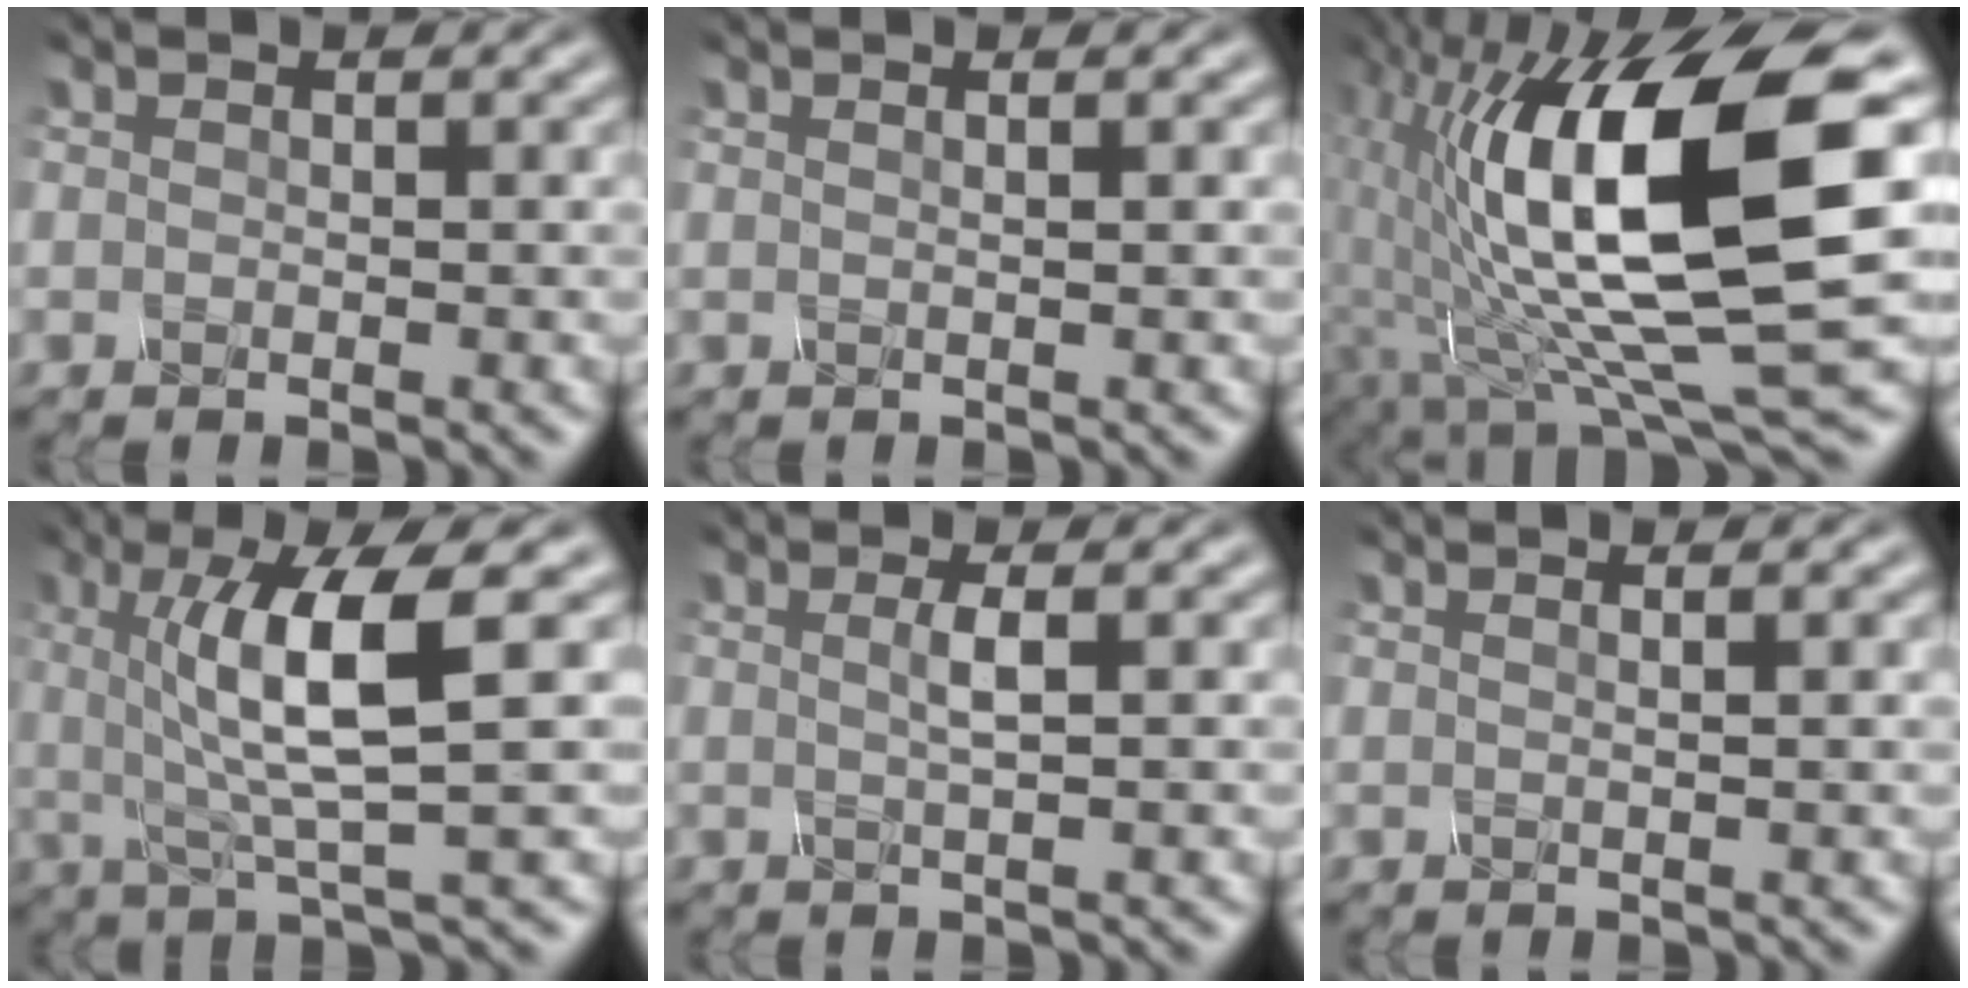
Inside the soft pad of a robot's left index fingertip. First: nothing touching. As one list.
[{"total": 1.7, "force": [0.7, 0.8, 1.3], "torque": [-0.005, -0.001, -0.007]}, {"total": 15.8, "force": [2.1, 4.6, 15.0], "torque": [-0.257, -0.005, 0.030]}, {"total": 7.7, "force": [1.4, 1.5, 7.4], "torque": [-0.124, 0.002, 0.024]}, {"total": 1.8, "force": [0.3, 0.4, 1.8], "torque": [-0.033, 0.002, 0.001]}, {"total": 2.3, "force": [1.0, 1.1, 1.8], "torque": [-0.008, 0.003, -0.012]}]